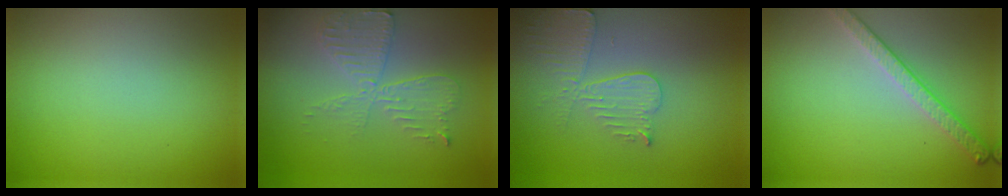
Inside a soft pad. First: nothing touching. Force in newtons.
{"total": 3.8, "press": 3.3, "slide": 1.9}
{"total": 3.9, "press": 3.7, "slide": 1.2}
{"total": 2.8, "press": 2.5, "slide": 1.2}